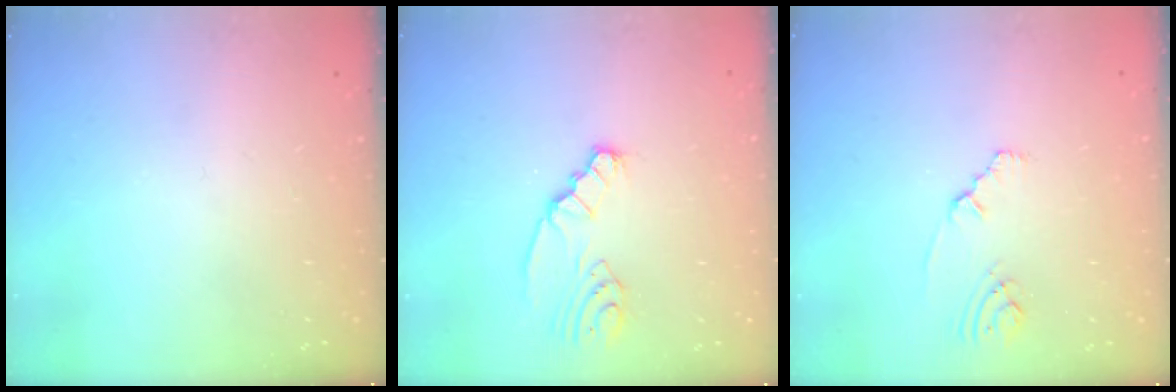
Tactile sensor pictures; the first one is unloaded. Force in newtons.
{"total": 2.4, "press": 2.4, "slide": 0.4}
{"total": 1.7, "press": 1.7, "slide": 0.4}